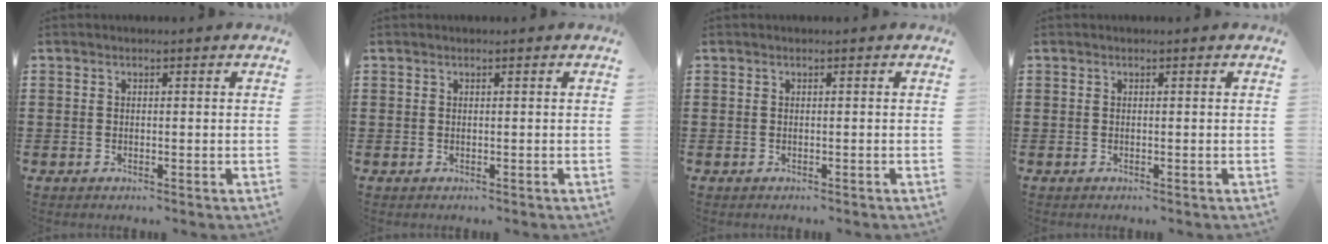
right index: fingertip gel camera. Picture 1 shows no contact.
{"total": 0.0}
{"total": 0.0}
{"total": 0.0}